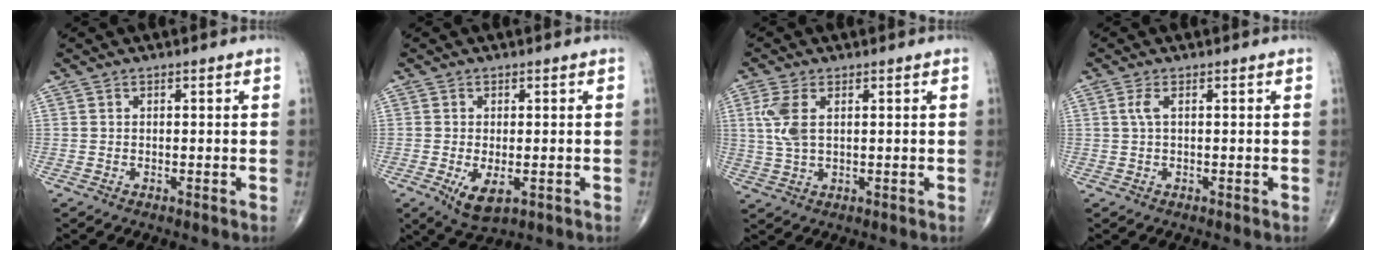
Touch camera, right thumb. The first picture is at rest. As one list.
[{"total": 5.2, "force": [-1.6, 2.3, 4.4], "torque": [-0.077, -0.012, -0.018]}, {"total": 5.7, "force": [1.5, 2.7, 4.7], "torque": [-0.118, 0.003, 0.035]}, {"total": 1.6, "force": [0.3, 0.4, 1.5], "torque": [-0.048, 0.006, 0.010]}]